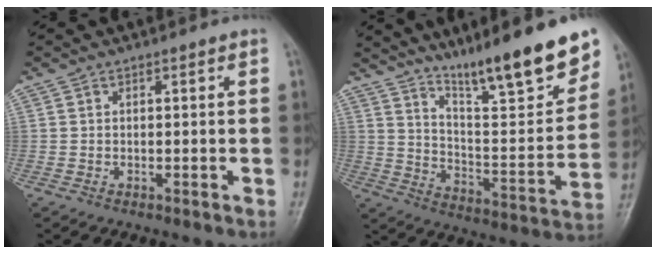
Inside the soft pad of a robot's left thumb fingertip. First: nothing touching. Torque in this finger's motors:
{"motor_torque": [0.89, 0.61, 1.28, -1.49, 0.13]}